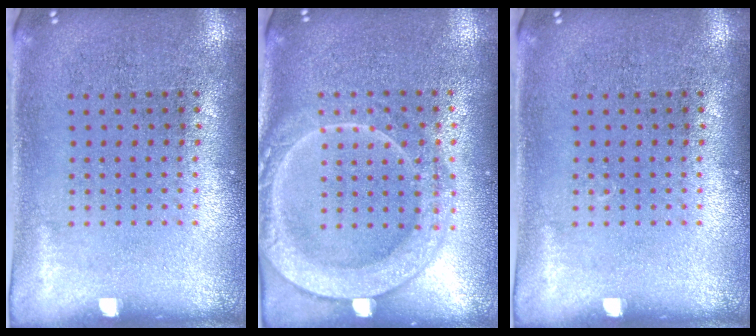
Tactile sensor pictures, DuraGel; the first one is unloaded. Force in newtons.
{"total": 2.0, "press": 1.9, "slide": 0.3}
{"total": 0.0}